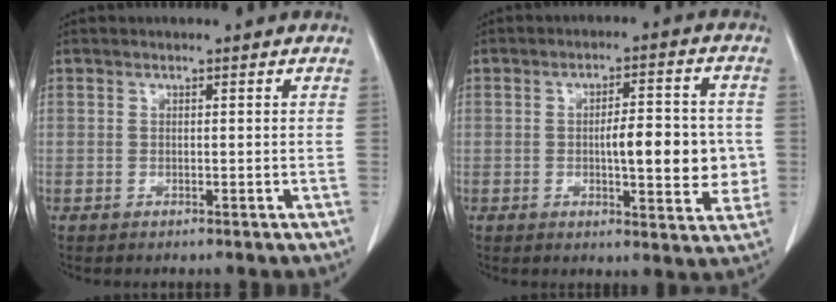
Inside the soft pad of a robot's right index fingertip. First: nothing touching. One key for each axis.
{"total": 10.0, "fx": -0.7, "fy": 2.9, "fz": 9.5, "tx": -0.131, "ty": 0.009, "tz": -0.005}